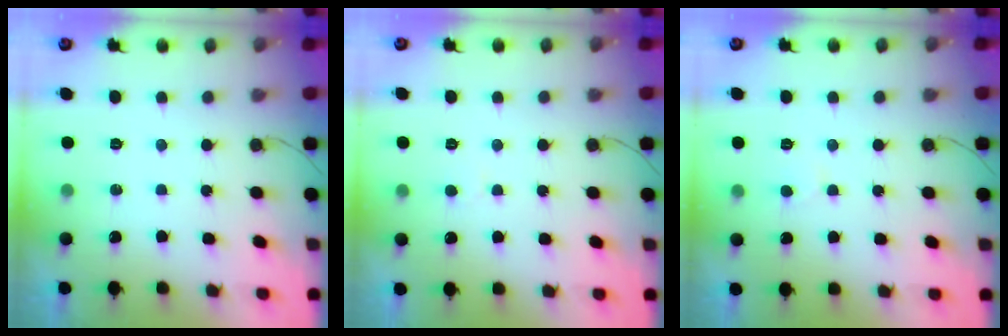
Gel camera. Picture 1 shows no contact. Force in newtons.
{"total": 2.7, "press": 2.7, "slide": 0.2}
{"total": 2.5, "press": 2.5, "slide": 0.2}